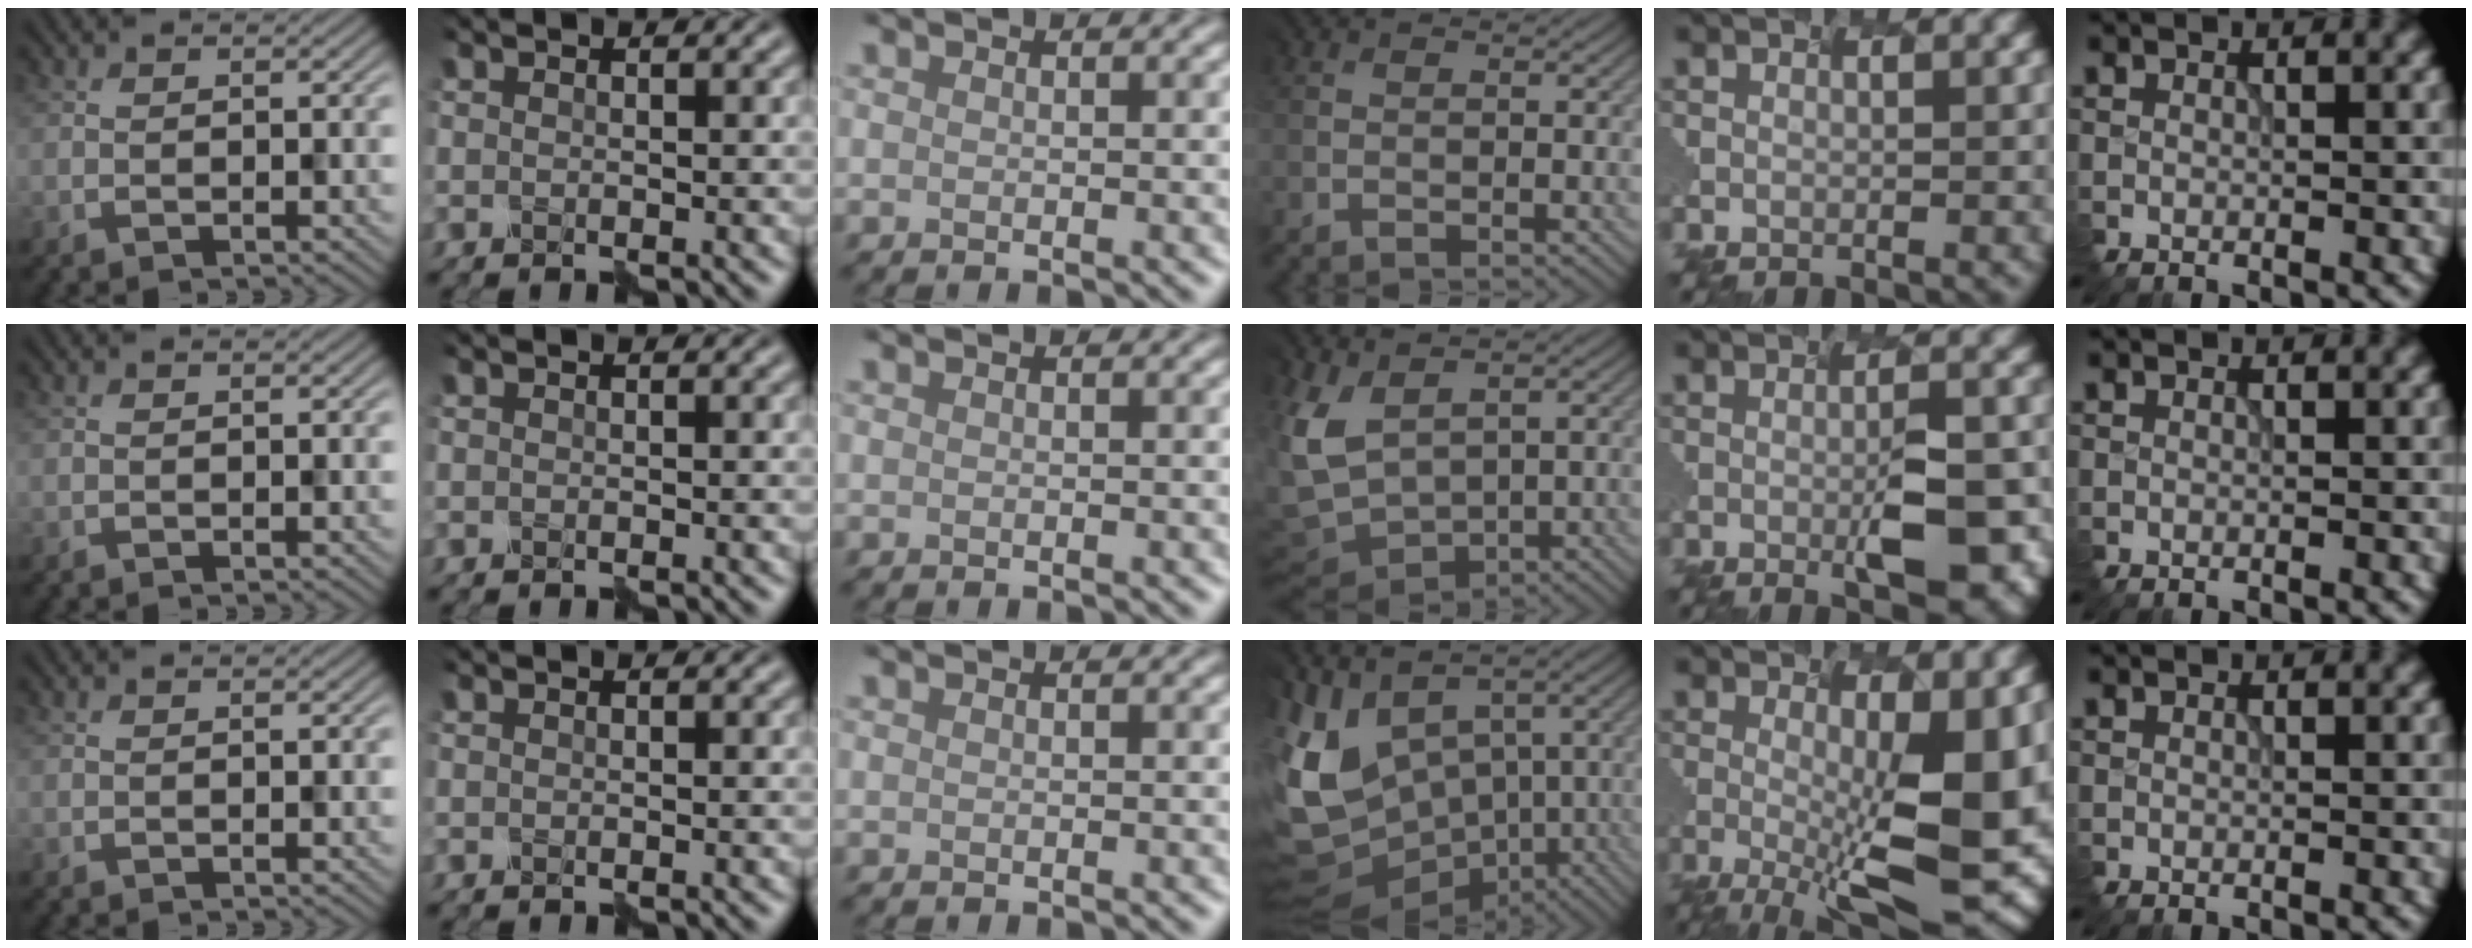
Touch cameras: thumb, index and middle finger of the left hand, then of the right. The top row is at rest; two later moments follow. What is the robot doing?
{"motion": "disassemble", "object": "puzzle pieces"}